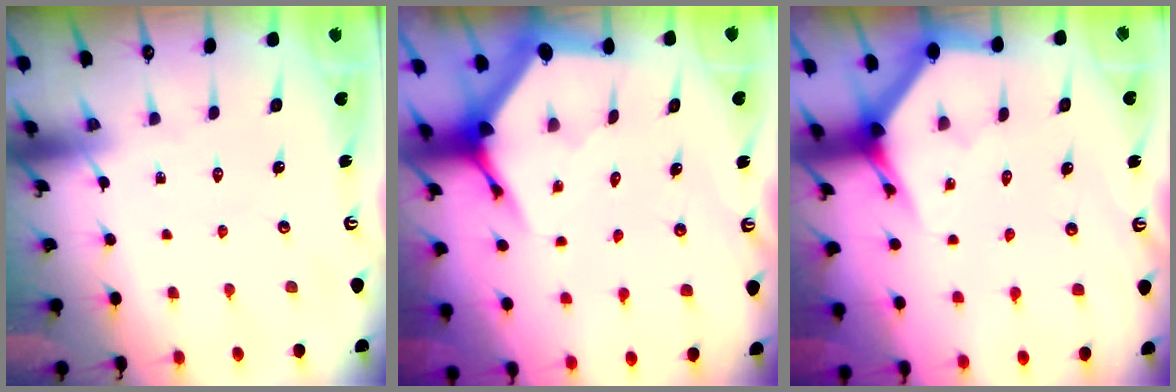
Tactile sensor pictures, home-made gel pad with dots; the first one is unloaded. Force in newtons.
{"total": 3.8, "press": 3.8, "slide": 0.6}
{"total": 3.7, "press": 3.7, "slide": 0.4}